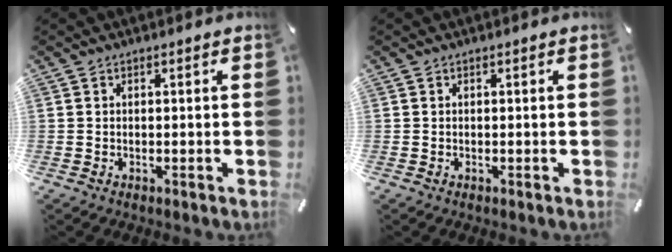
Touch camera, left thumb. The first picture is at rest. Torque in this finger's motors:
{"motor_torque": [-0.01, 0.00, 0.00, 0.00, 0.00]}